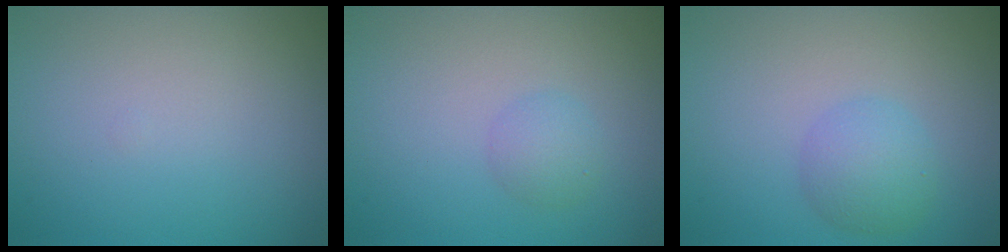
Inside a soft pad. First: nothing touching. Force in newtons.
{"total": 1.7, "press": 1.7, "slide": 0.1}
{"total": 3.0, "press": 2.9, "slide": 0.2}